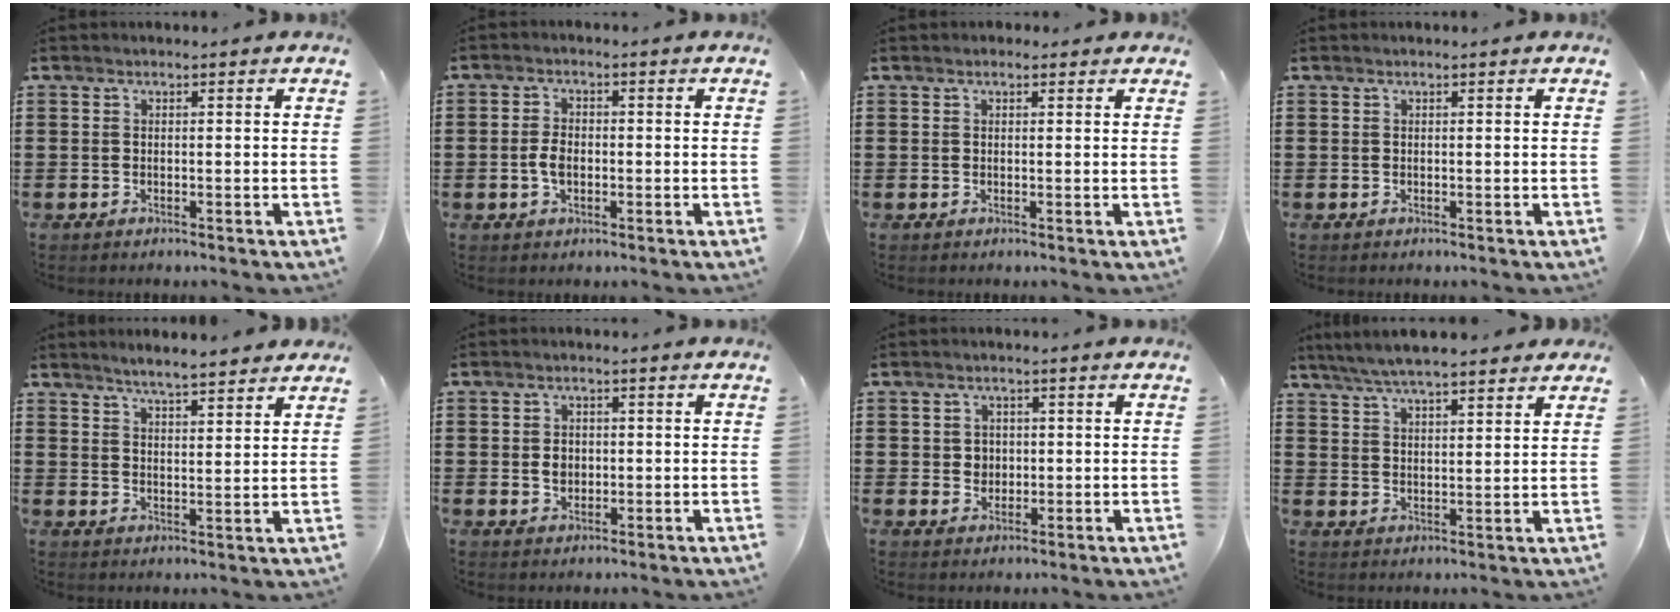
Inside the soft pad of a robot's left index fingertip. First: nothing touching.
{"total": 3.3, "force": [-0.4, 1.8, 2.7], "torque": [-0.067, -0.002, -0.011]}
{"total": 0.9, "force": [0.7, 0.5, 0.3], "torque": [-0.007, 0.005, 0.013]}
{"total": 0.0}
{"total": 4.1, "force": [4.0, -0.1, 0.9], "torque": [-0.031, -0.013, 0.070]}
{"total": 2.5, "force": [0.1, 1.9, 1.6], "torque": [-0.027, 0.003, -0.001]}
{"total": 2.3, "force": [0.4, 2.2, 0.7], "torque": [-0.015, 0.006, 0.002]}
{"total": 5.5, "force": [5.0, 0.8, 2.2], "torque": [-0.058, -0.011, 0.090]}